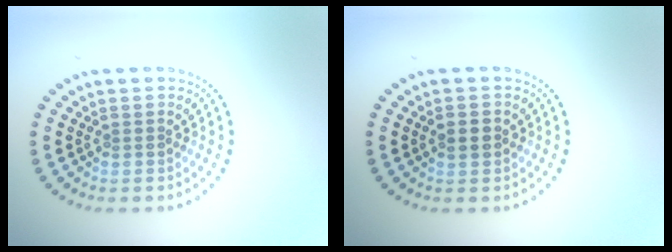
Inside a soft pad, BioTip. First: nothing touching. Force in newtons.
{"total": 2.1, "press": 2.1, "slide": 0.2}